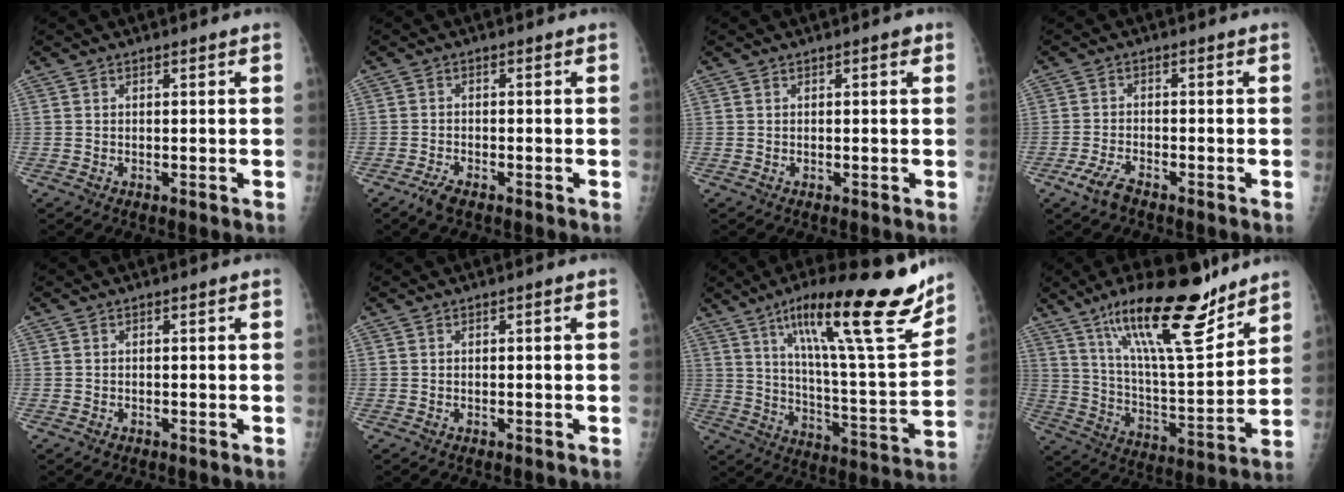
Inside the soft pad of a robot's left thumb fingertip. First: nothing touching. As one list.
[{"total": 2.6, "force": [-1.9, 1.0, 1.5], "torque": [-0.038, 0.000, -0.036]}, {"total": 0.8, "force": [0.4, 0.4, 0.6], "torque": [-0.004, 0.000, 0.002]}, {"total": 3.9, "force": [-2.7, 1.5, 2.4], "torque": [-0.059, 0.005, -0.054]}, {"total": 0.6, "force": [-0.3, 0.5, 0.2], "torque": [-0.001, 0.001, -0.002]}, {"total": 0.0}, {"total": 25.6, "force": [15.8, 4.5, 19.7], "torque": [-0.274, -0.059, 0.251]}, {"total": 22.4, "force": [15.4, 5.6, 15.3], "torque": [-0.229, -0.076, 0.262]}]